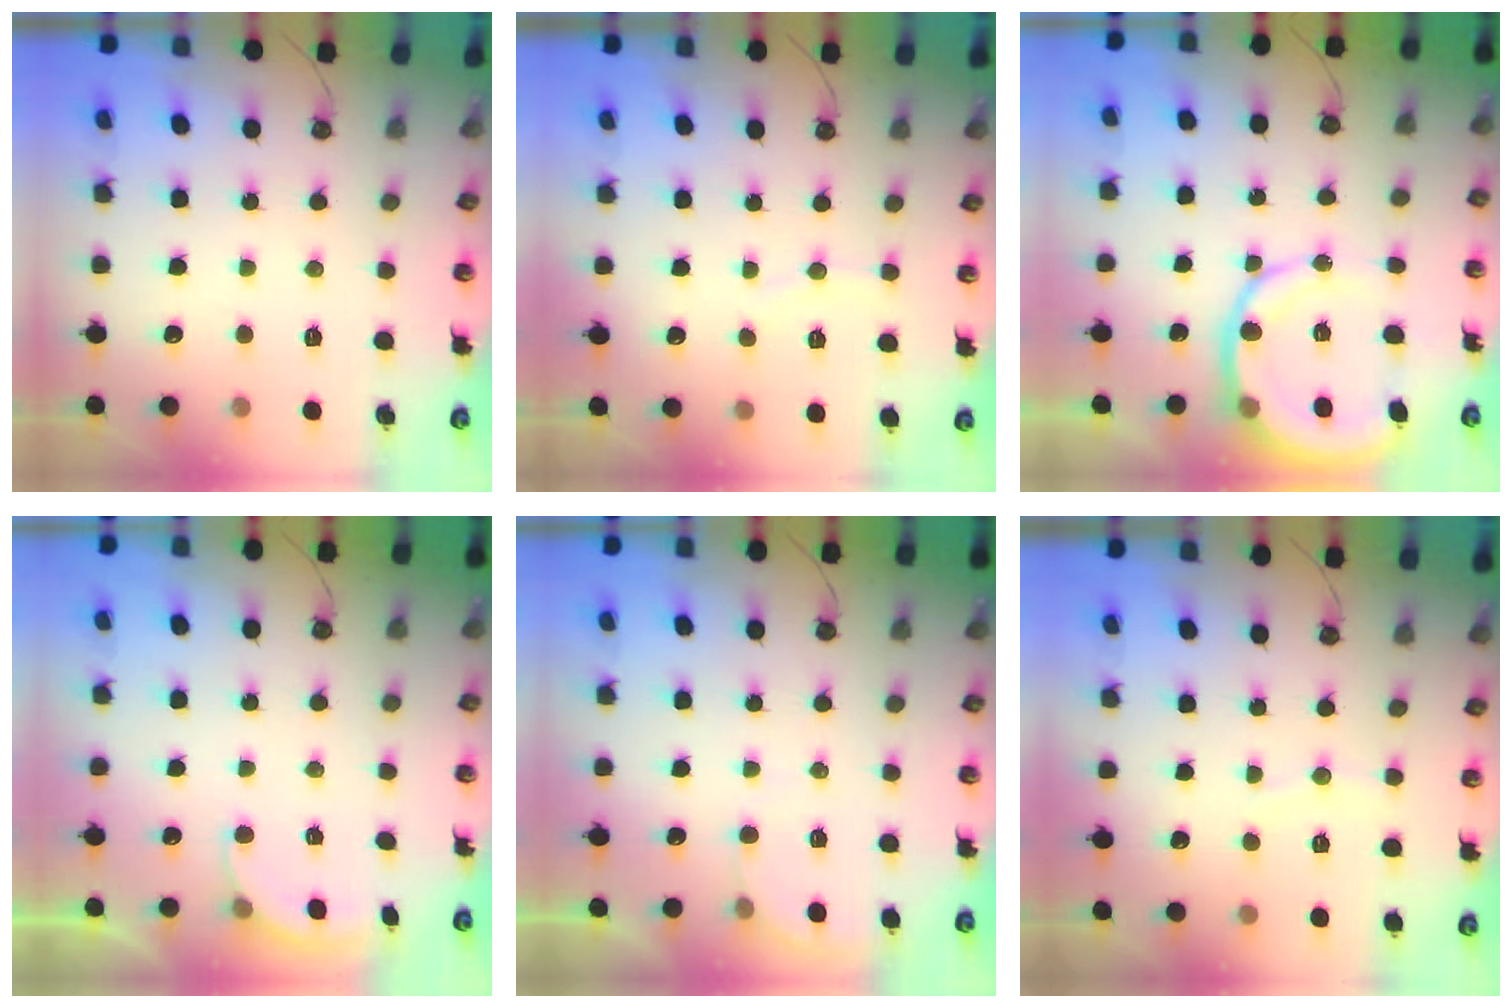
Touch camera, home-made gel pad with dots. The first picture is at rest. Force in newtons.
{"total": 4.1, "press": 4.1, "slide": 0.8}
{"total": 12.6, "press": 12.4, "slide": 2.6}
{"total": 2.5, "press": 2.3, "slide": 1.1}
{"total": 2.2, "press": 2.2, "slide": 0.2}
{"total": 3.7, "press": 3.6, "slide": 0.8}